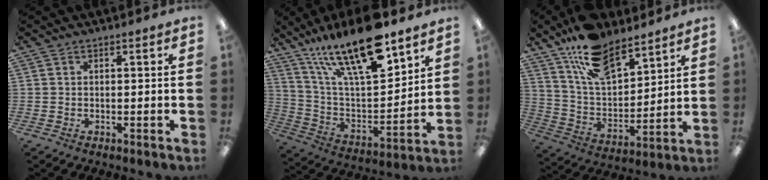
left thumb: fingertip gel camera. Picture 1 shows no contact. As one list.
[{"total": 23.0, "force": [15.9, 7.7, 14.7], "torque": [-0.268, -0.098, 0.272]}, {"total": 16.3, "force": [12.0, 7.3, 8.2], "torque": [-0.155, -0.060, 0.219]}]